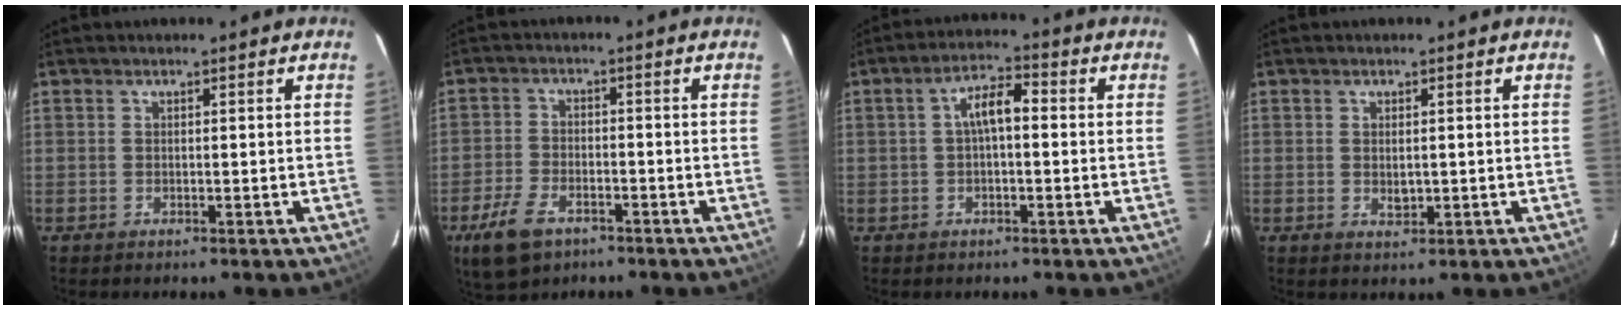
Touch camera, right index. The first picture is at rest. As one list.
[{"total": 9.0, "force": [-5.6, 4.9, 5.1], "torque": [-0.132, -0.007, -0.103]}, {"total": 5.1, "force": [0.0, 2.0, 4.7], "torque": [-0.087, 0.018, 0.002]}, {"total": 2.2, "force": [0.0, 1.2, 1.9], "torque": [-0.030, -0.001, 0.002]}]